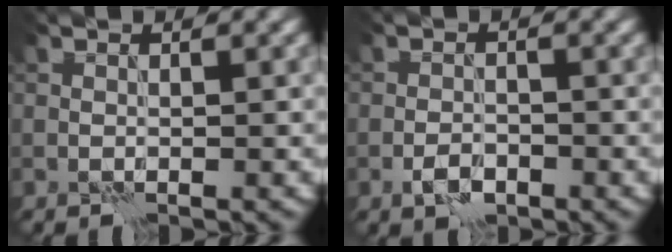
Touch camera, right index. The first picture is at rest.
{"total": 2.1, "force": [-1.1, 1.2, 1.3], "torque": [-0.021, 0.002, -0.023]}